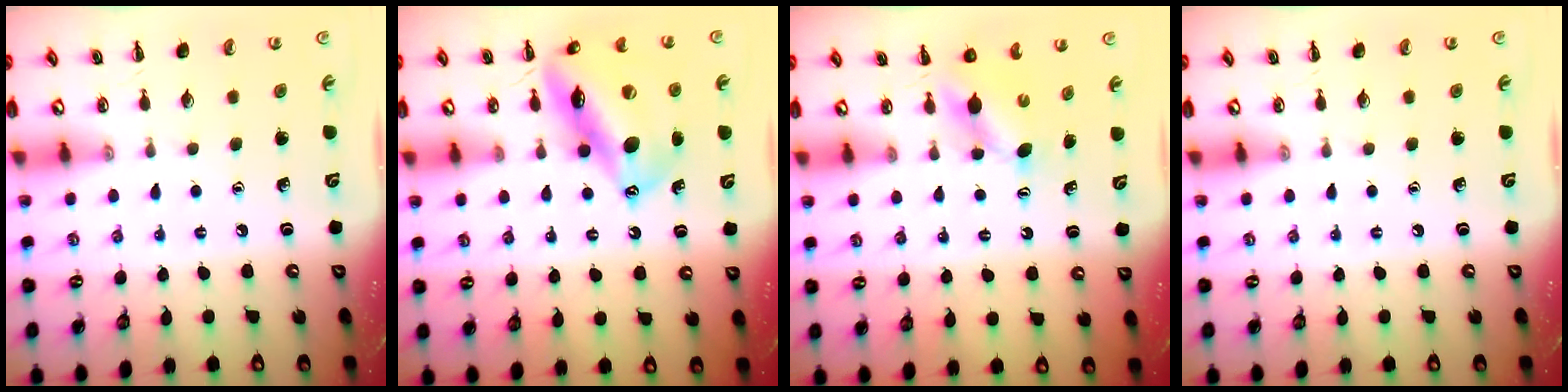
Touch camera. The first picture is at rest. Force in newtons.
{"total": 15.2, "press": 14.7, "slide": 4.2}
{"total": 4.0, "press": 3.9, "slide": 0.7}
{"total": 0.0}